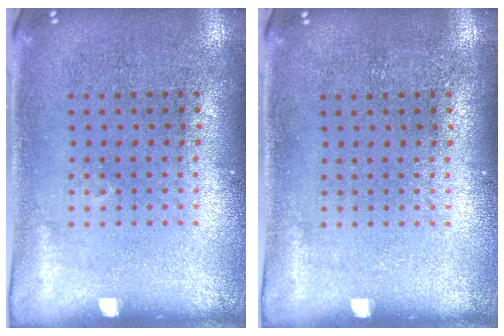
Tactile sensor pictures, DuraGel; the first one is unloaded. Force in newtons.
{"total": 0.0}